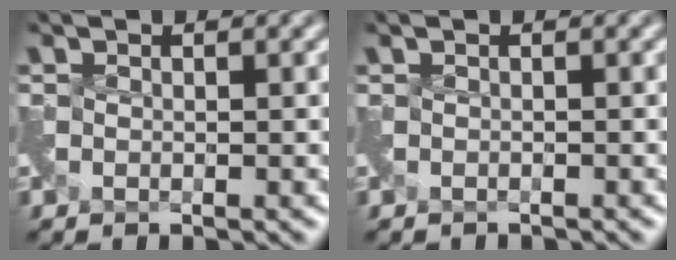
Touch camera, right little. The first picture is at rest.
{"total": 0.7, "force": [-0.7, 0.1, 0.0], "torque": [0.000, -0.010, -0.018]}